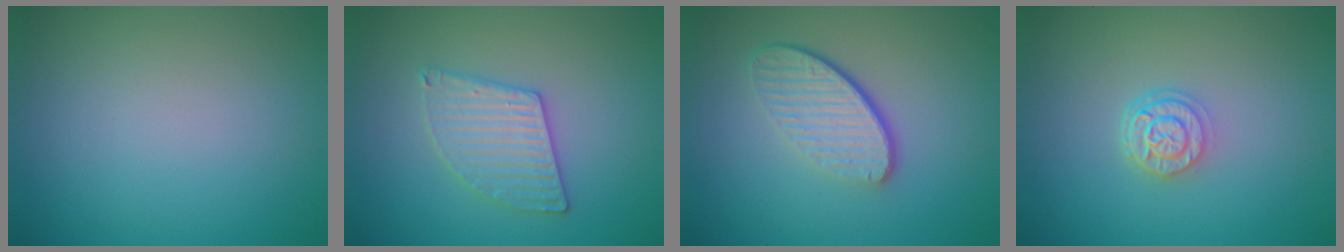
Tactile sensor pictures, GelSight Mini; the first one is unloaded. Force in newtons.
{"total": 3.0, "press": 3.0, "slide": 0.2}
{"total": 4.6, "press": 3.1, "slide": 3.3}
{"total": 2.5, "press": 2.0, "slide": 1.5}